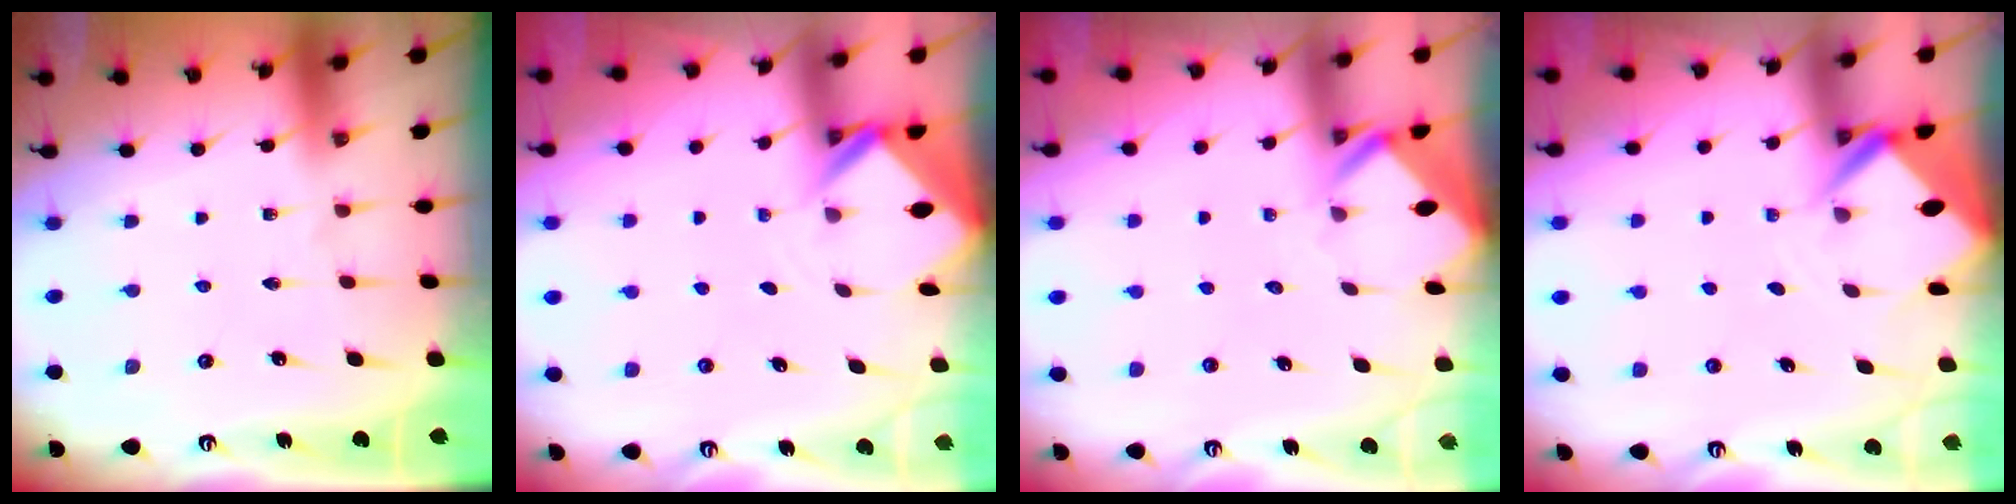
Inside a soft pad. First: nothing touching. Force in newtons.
{"total": 2.7, "press": 2.7, "slide": 0.2}
{"total": 2.8, "press": 2.8, "slide": 0.3}
{"total": 3.6, "press": 3.6, "slide": 0.2}